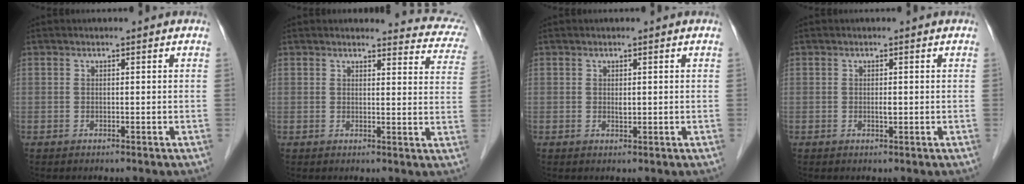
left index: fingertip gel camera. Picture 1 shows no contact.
{"total": 10.1, "force": [9.8, 2.3, 1.4], "torque": [0.020, -0.045, 0.071]}
{"total": 0.8, "force": [0.2, 0.4, 0.7], "torque": [-0.014, -0.003, 0.005]}
{"total": 0.7, "force": [0.0, 0.3, 0.7], "torque": [-0.013, -0.001, 0.000]}